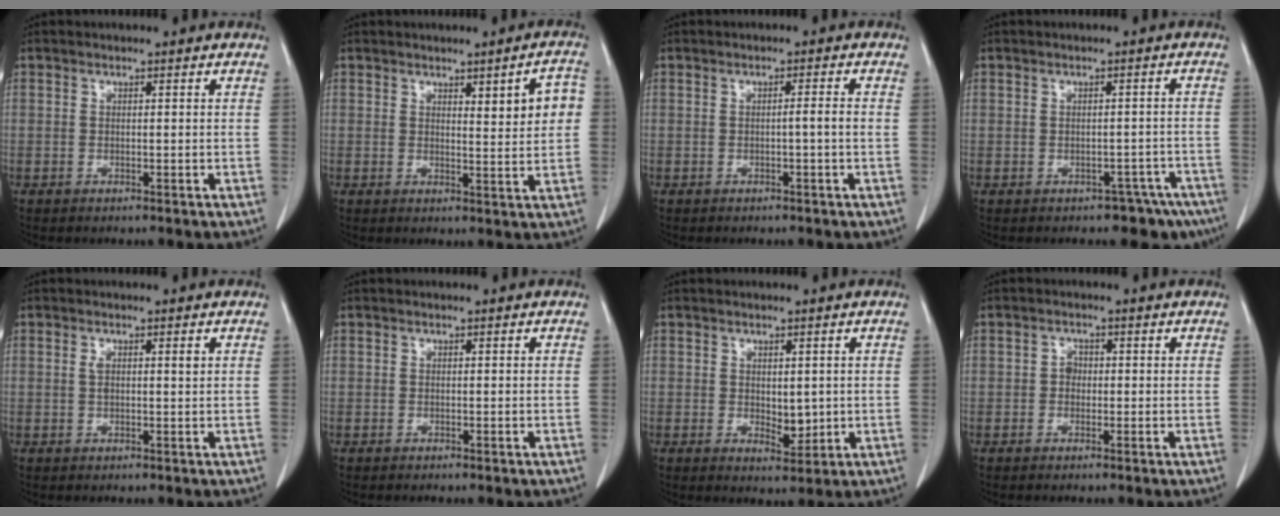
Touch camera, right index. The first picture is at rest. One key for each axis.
{"total": 5.6, "fx": 1.6, "fy": 1.0, "fz": 5.3, "tx": -0.067, "ty": 0.004, "tz": 0.022}
{"total": 1.6, "fx": -0.4, "fy": -0.4, "fz": 1.5, "tx": -0.022, "ty": 0.000, "tz": -0.006}
{"total": 5.7, "fx": -4.0, "fy": 3.8, "fz": 1.6, "tx": 0.003, "ty": 0.024, "tz": -0.045}
{"total": 2.0, "fx": 0.7, "fy": 0.4, "fz": 1.8, "tx": -0.036, "ty": 0.009, "tz": 0.012}
{"total": 0.0}
{"total": 3.2, "fx": 0.1, "fy": 1.7, "fz": 2.7, "tx": -0.038, "ty": -0.009, "tz": 0.010}
{"total": 1.5, "fx": -0.1, "fy": 1.3, "fz": 0.8, "tx": -0.010, "ty": 0.005, "tz": -0.004}